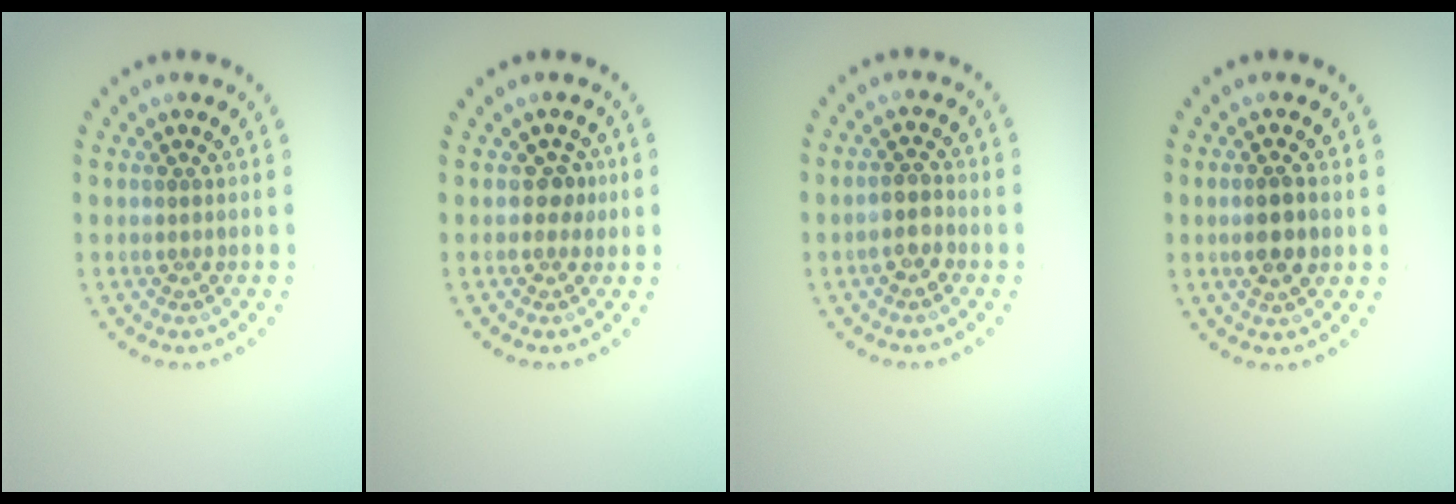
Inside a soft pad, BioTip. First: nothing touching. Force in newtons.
{"total": 1.2, "press": 1.1, "slide": 0.5}
{"total": 1.9, "press": 1.8, "slide": 0.8}
{"total": 2.6, "press": 2.4, "slide": 0.7}